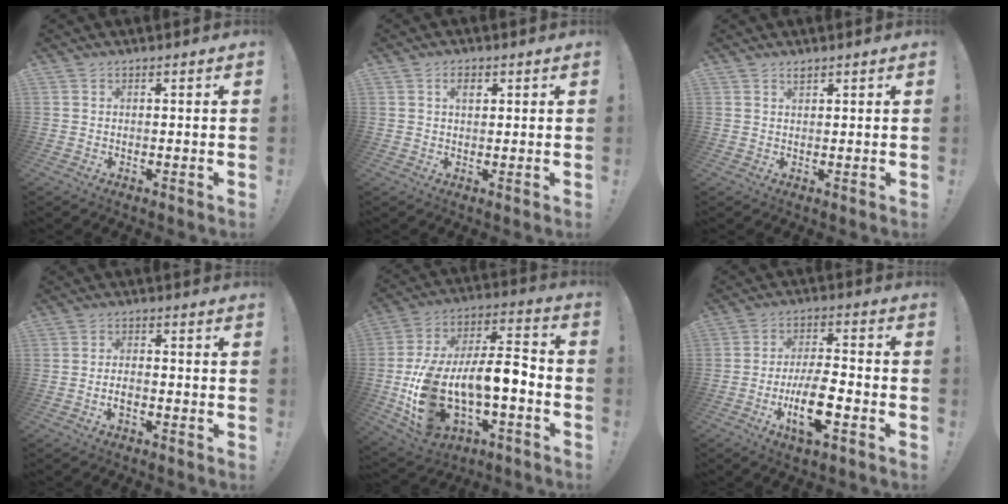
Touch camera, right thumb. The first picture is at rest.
{"total": 2.6, "force": [1.0, 1.5, 1.9], "torque": [-0.032, 0.004, 0.015]}
{"total": 1.3, "force": [1.1, 0.4, 0.4], "torque": [0.001, -0.004, 0.020]}
{"total": 2.6, "force": [-1.3, 1.0, 2.0], "torque": [-0.047, 0.004, -0.022]}
{"total": 19.3, "force": [-5.6, 10.2, 15.4], "torque": [-0.319, 0.010, -0.082]}
{"total": 12.6, "force": [-4.7, 4.1, 10.9], "torque": [-0.203, 0.012, -0.080]}